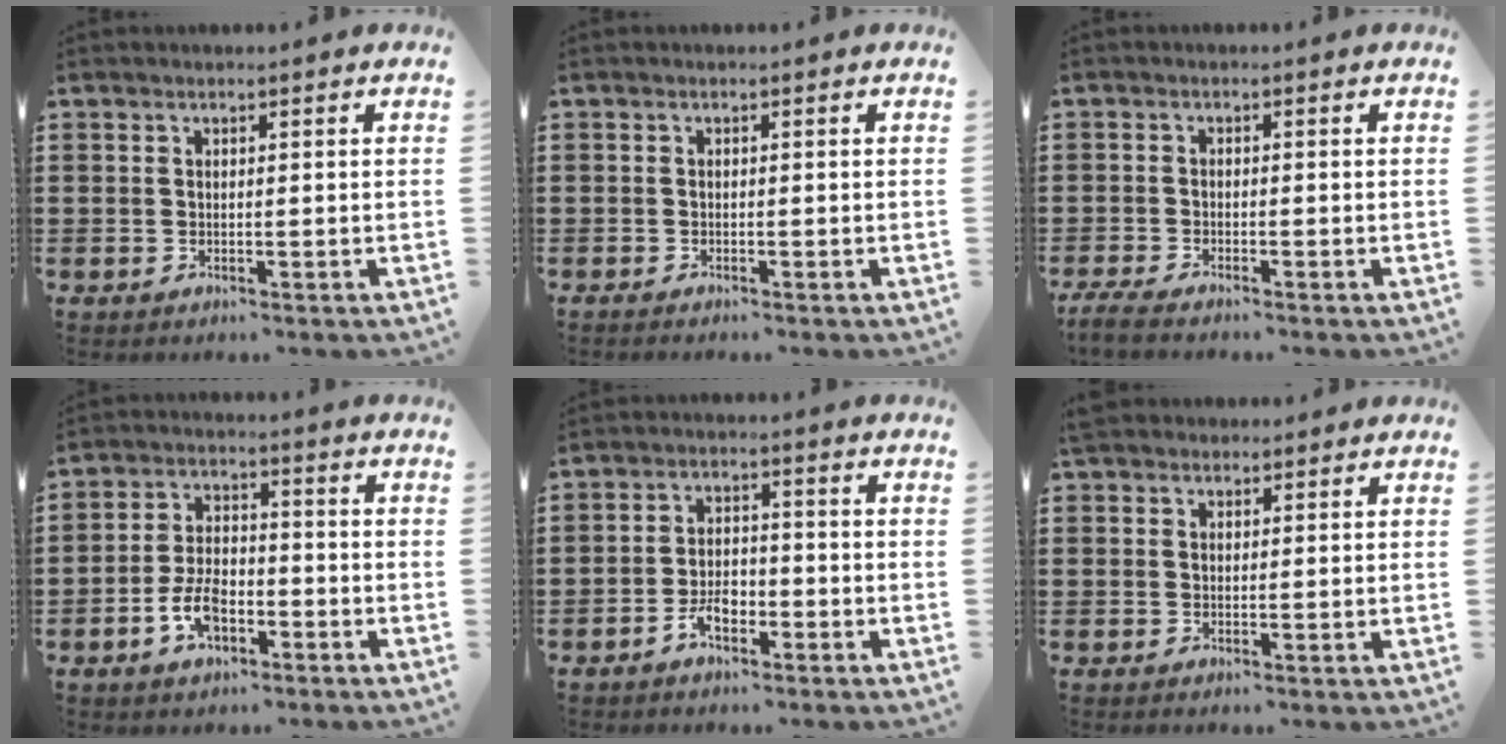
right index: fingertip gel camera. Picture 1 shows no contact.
{"total": 0.7, "force": [-0.6, -0.1, 0.1], "torque": [-0.003, -0.004, -0.012]}
{"total": 2.5, "force": [-2.4, -0.1, 0.7], "torque": [-0.027, -0.008, -0.052]}
{"total": 6.1, "force": [-2.9, 3.3, 4.2], "torque": [-0.100, 0.001, -0.057]}
{"total": 4.1, "force": [-2.4, 2.0, 2.6], "torque": [-0.059, 0.000, -0.048]}
{"total": 1.4, "force": [1.2, 0.8, 0.1], "torque": [0.002, -0.001, 0.022]}